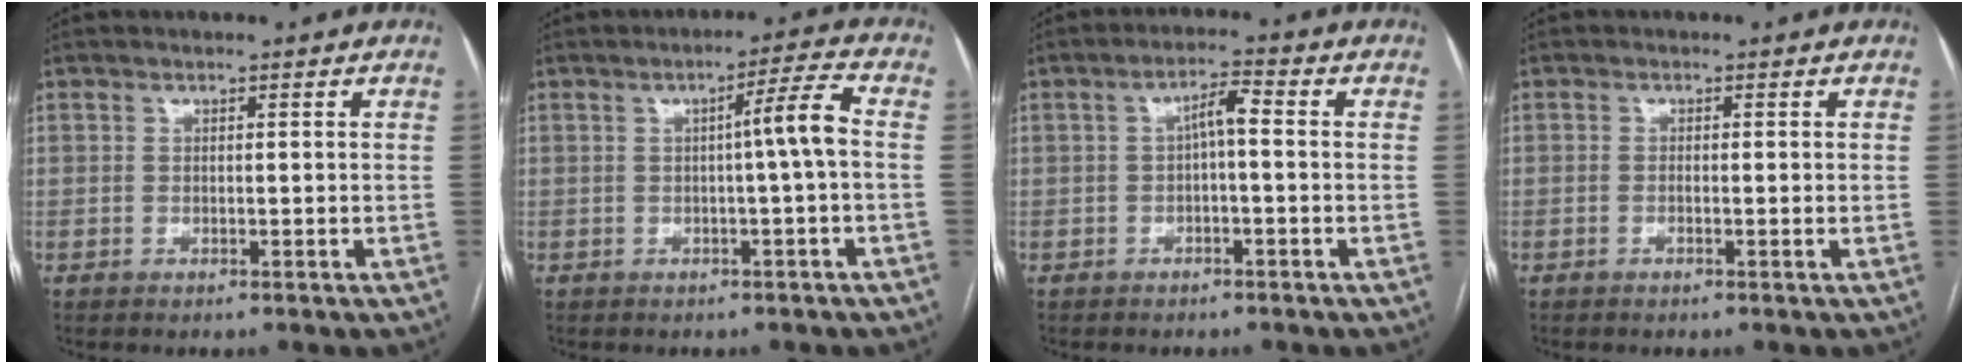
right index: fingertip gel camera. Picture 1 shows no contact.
{"total": 5.0, "force": [-0.2, -0.8, 4.9], "torque": [-0.072, 0.010, -0.004]}
{"total": 3.6, "force": [-0.1, 0.8, 3.5], "torque": [-0.062, 0.016, -0.001]}
{"total": 0.7, "force": [-0.2, 0.0, 0.7], "torque": [-0.011, 0.003, -0.002]}